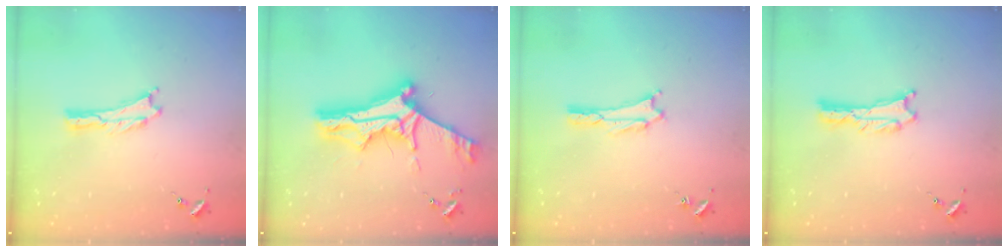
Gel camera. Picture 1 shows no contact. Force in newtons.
{"total": 11.7, "press": 11.6, "slide": 1.2}
{"total": 1.6, "press": 1.6, "slide": 0.2}
{"total": 0.6, "press": 0.6, "slide": 0.1}